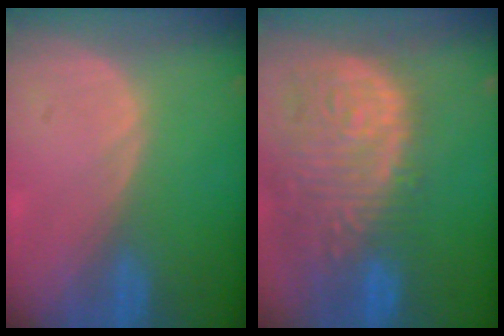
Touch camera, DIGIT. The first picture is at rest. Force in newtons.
{"total": 14.5, "press": 11.9, "slide": 8.2}